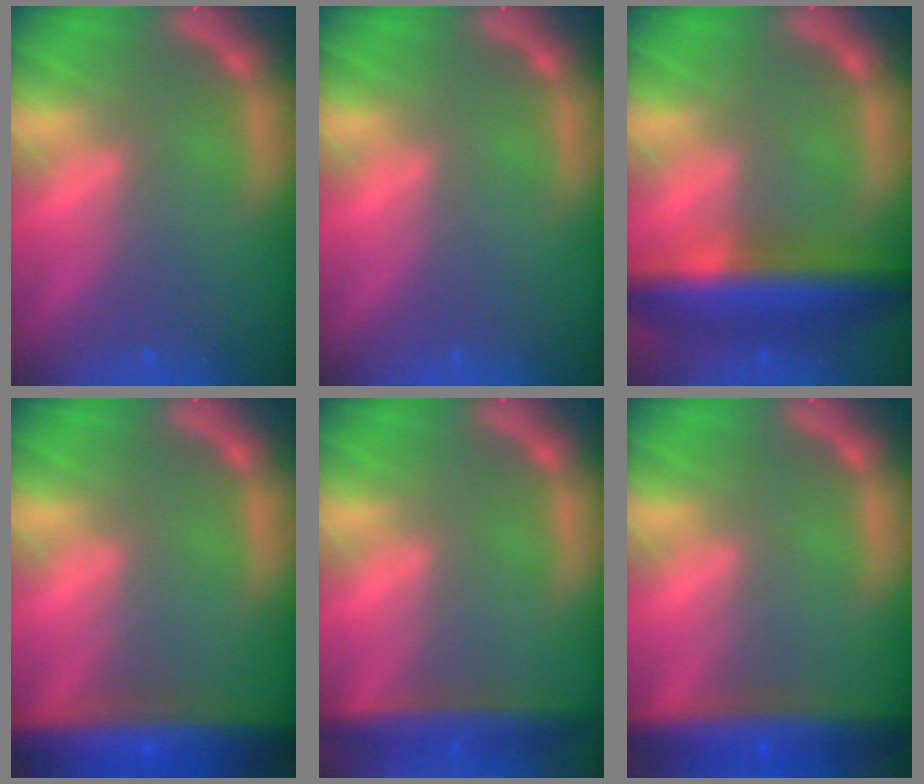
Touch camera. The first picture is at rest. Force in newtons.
{"total": 0.0}
{"total": 8.9}
{"total": 10.0}
{"total": 5.0}
{"total": 7.4}